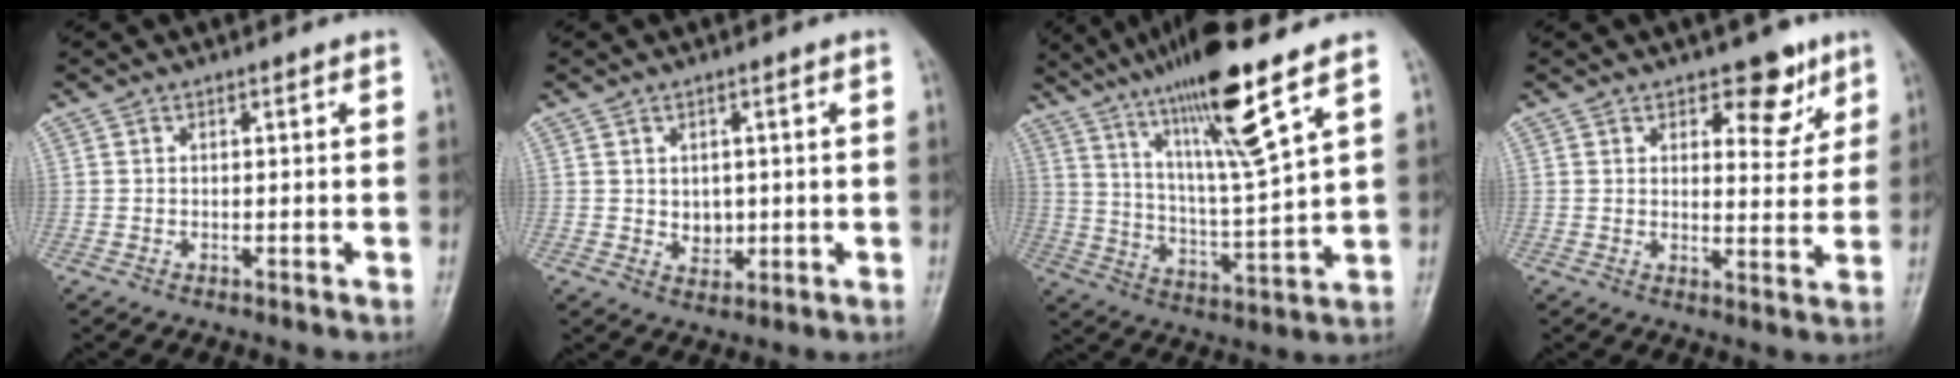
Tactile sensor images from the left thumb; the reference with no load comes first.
{"total": 3.6, "force": [0.2, 2.9, 2.1], "torque": [-0.016, -0.005, 0.011]}
{"total": 17.6, "force": [10.9, 1.3, 13.8], "torque": [-0.236, -0.053, 0.194]}
{"total": 7.5, "force": [4.5, 4.0, 4.4], "torque": [-0.022, -0.026, 0.060]}